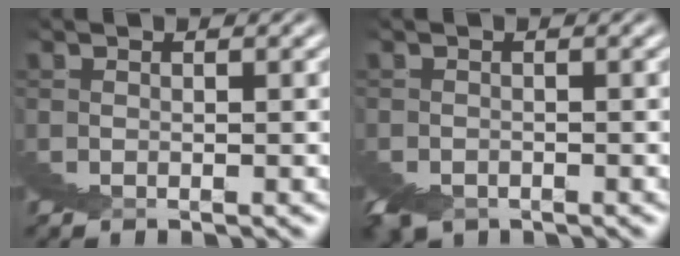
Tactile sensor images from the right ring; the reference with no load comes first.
{"total": 1.2, "force": [-0.6, -0.6, -0.8], "torque": [0.018, -0.002, -0.007]}